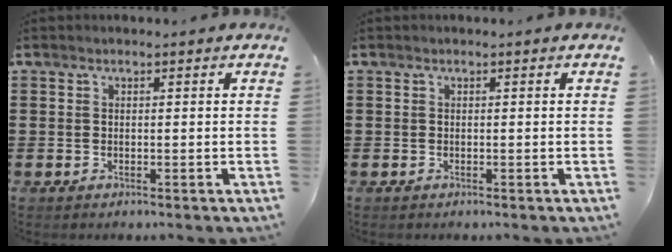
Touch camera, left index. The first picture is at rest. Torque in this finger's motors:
{"motor_torque": [0.00, 0.00, 0.00, 0.00]}